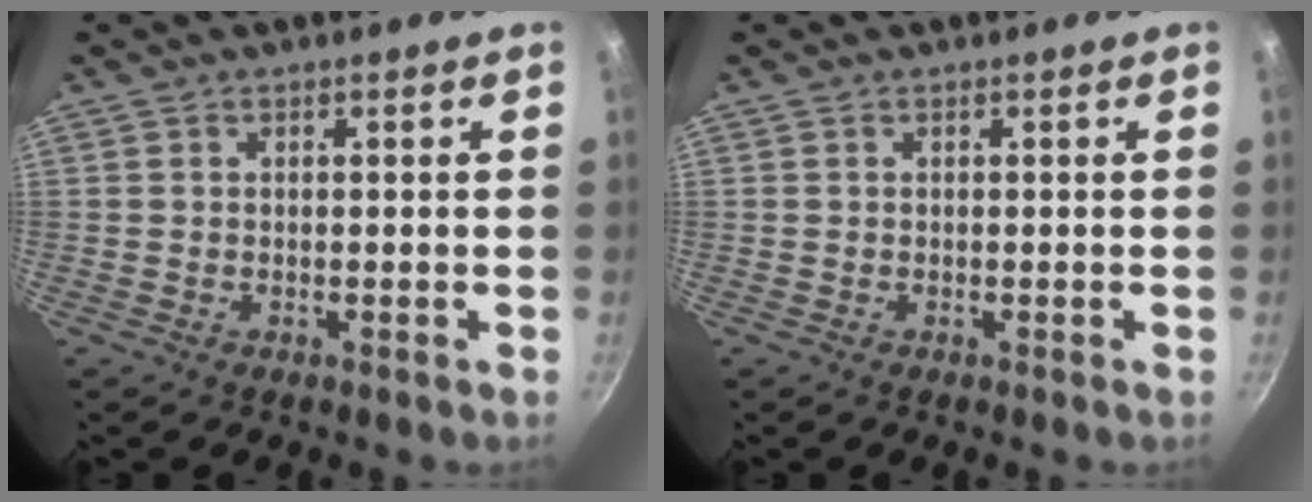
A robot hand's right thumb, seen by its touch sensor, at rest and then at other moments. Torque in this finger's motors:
{"motor_torque": [0.01, 0.01, 0.00, 0.00, 0.00]}